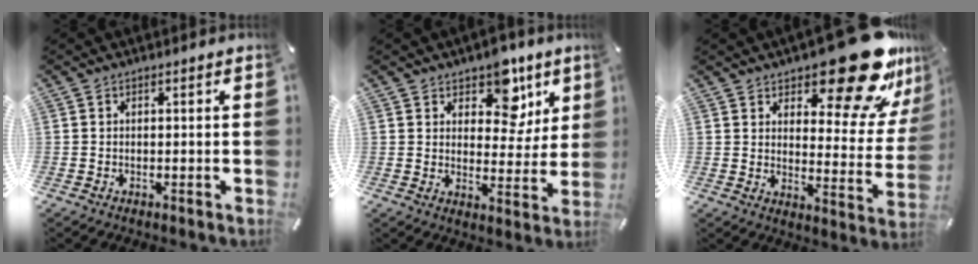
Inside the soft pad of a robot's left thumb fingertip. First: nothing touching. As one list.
[{"total": 10.7, "force": [6.5, 7.0, 4.9], "torque": [-0.051, -0.053, 0.110]}, {"total": 21.7, "force": [16.1, 7.6, 12.4], "torque": [-0.145, -0.127, 0.264]}]